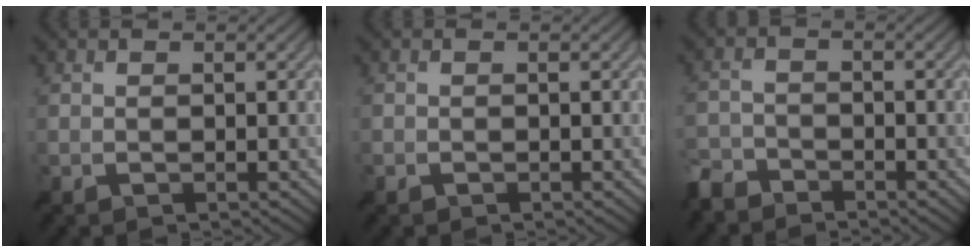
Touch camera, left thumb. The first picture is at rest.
{"total": 0.5, "force": [-0.4, 0.3, 0.0], "torque": [0.002, -0.003, -0.008]}
{"total": 3.8, "force": [-3.5, 1.2, 0.7], "torque": [-0.015, -0.006, -0.084]}